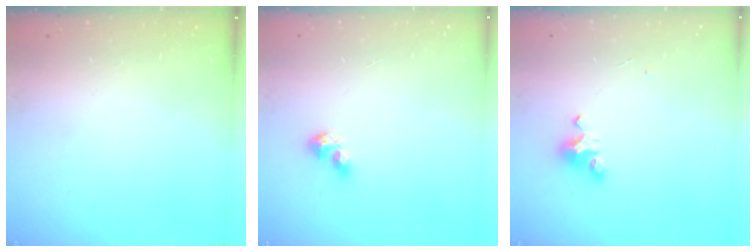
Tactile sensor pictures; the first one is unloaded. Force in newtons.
{"total": 3.7, "press": 3.7, "slide": 0.3}
{"total": 3.9, "press": 3.9, "slide": 0.3}